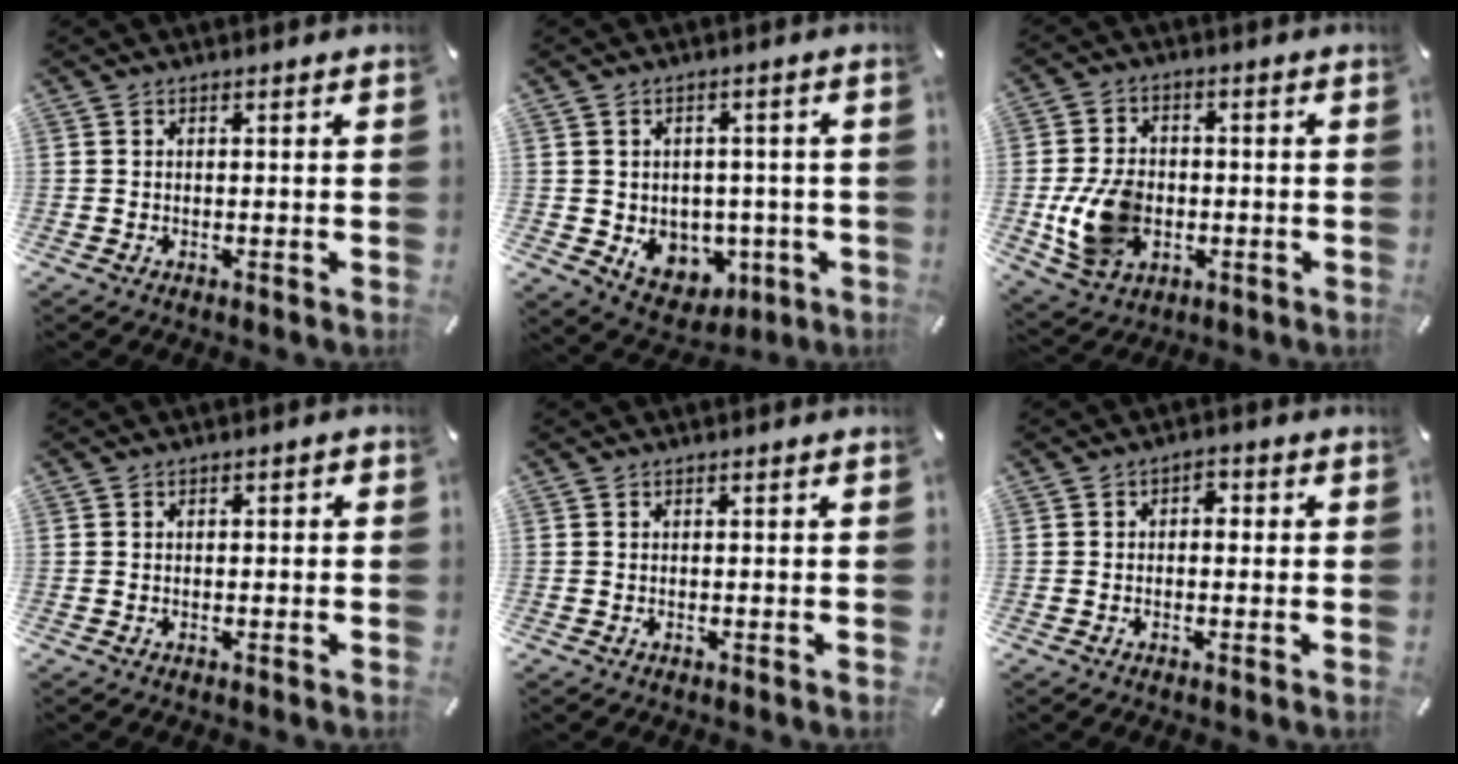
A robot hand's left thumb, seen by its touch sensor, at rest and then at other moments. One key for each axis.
{"total": 6.7, "fx": 0.3, "fy": 6.5, "fz": 1.8, "tx": -0.016, "ty": -0.010, "tz": 0.015}
{"total": 12.4, "fx": -2.4, "fy": 9.3, "fz": 7.8, "tx": -0.164, "ty": 0.005, "tz": -0.041}
{"total": 1.0, "fx": -0.3, "fy": 0.6, "fz": 0.7, "tx": -0.013, "ty": 0.003, "tz": -0.007}
{"total": 0.0}
{"total": 2.2, "fx": -0.6, "fy": 1.6, "fz": 1.5, "tx": -0.022, "ty": 0.008, "tz": -0.016}